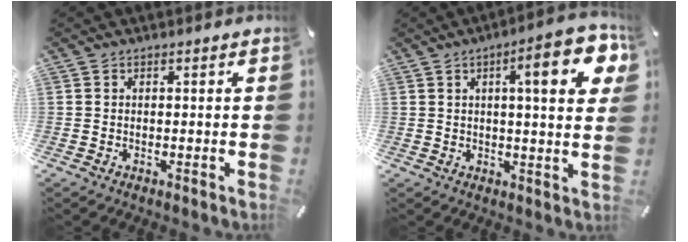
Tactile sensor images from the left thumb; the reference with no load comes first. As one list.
[{"total": 13.8, "force": [5.2, 3.5, 12.3], "torque": [-0.161, -0.023, 0.073]}]